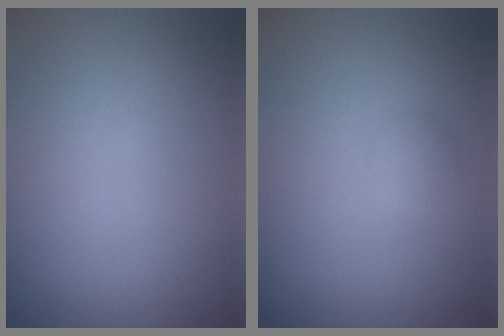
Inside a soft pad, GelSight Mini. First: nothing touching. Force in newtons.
{"total": 1.1, "press": 1.1, "slide": 0.1}